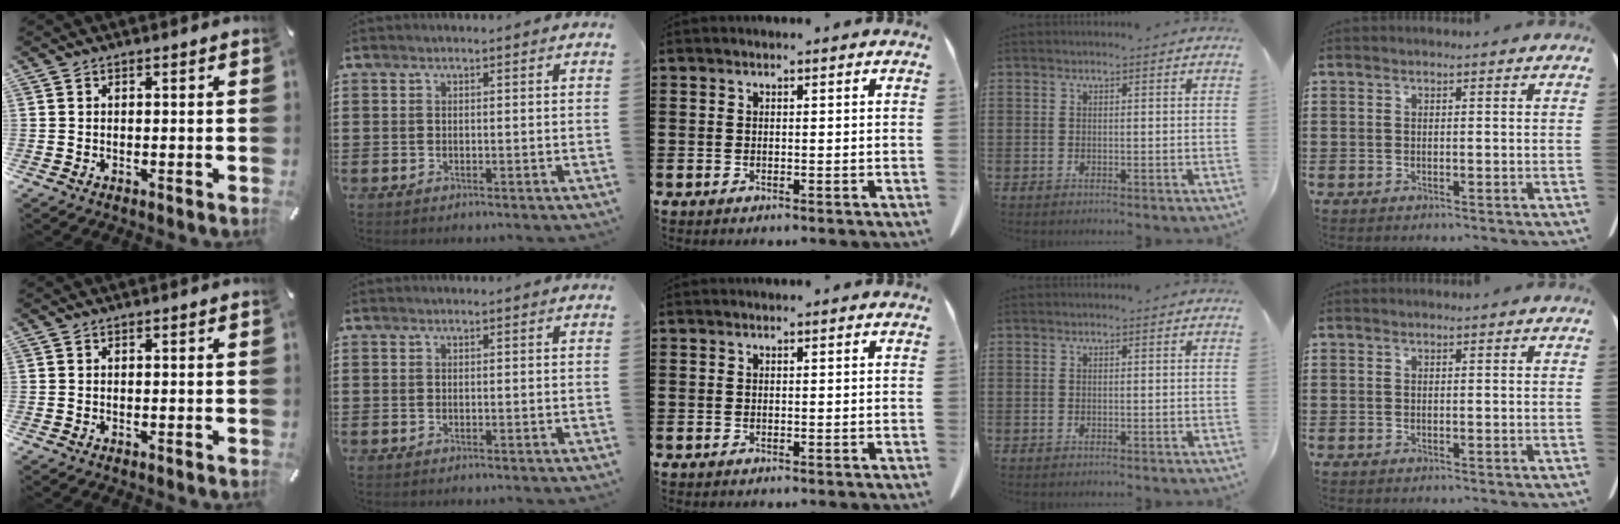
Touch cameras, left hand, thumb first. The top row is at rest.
{}